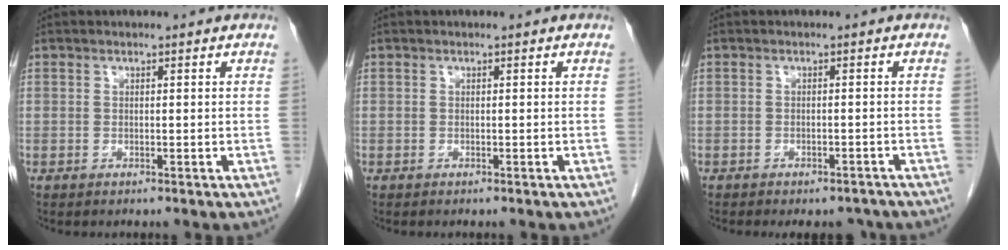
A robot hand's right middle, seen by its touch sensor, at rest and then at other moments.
{"total": 0.0}
{"total": 6.3, "force": [-5.5, 2.4, 1.9], "torque": [-0.017, 0.002, -0.061]}